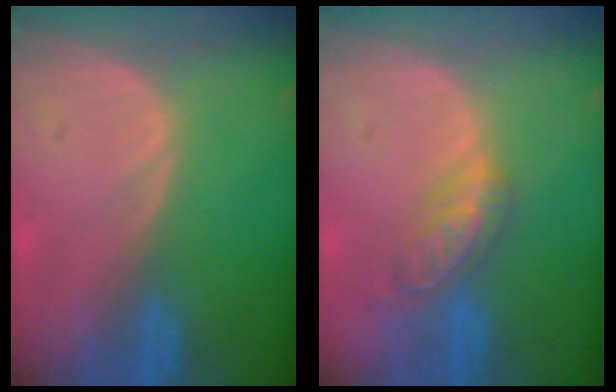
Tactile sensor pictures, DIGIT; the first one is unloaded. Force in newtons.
{"total": 5.9, "press": 5.1, "slide": 2.9}